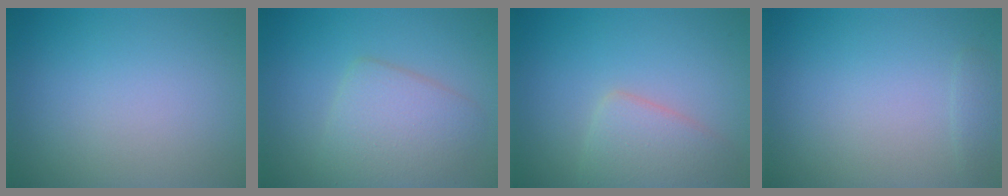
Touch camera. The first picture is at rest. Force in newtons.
{"total": 4.5, "press": 4.5, "slide": 0.1}
{"total": 3.5, "press": 3.5, "slide": 0.3}
{"total": 0.8, "press": 0.8, "slide": 0.1}